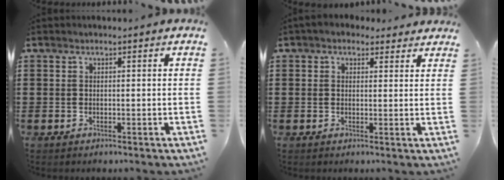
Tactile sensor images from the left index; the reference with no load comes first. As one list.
[{"total": 2.2, "force": [1.7, 1.3, 0.5], "torque": [-0.017, 0.005, 0.030]}]